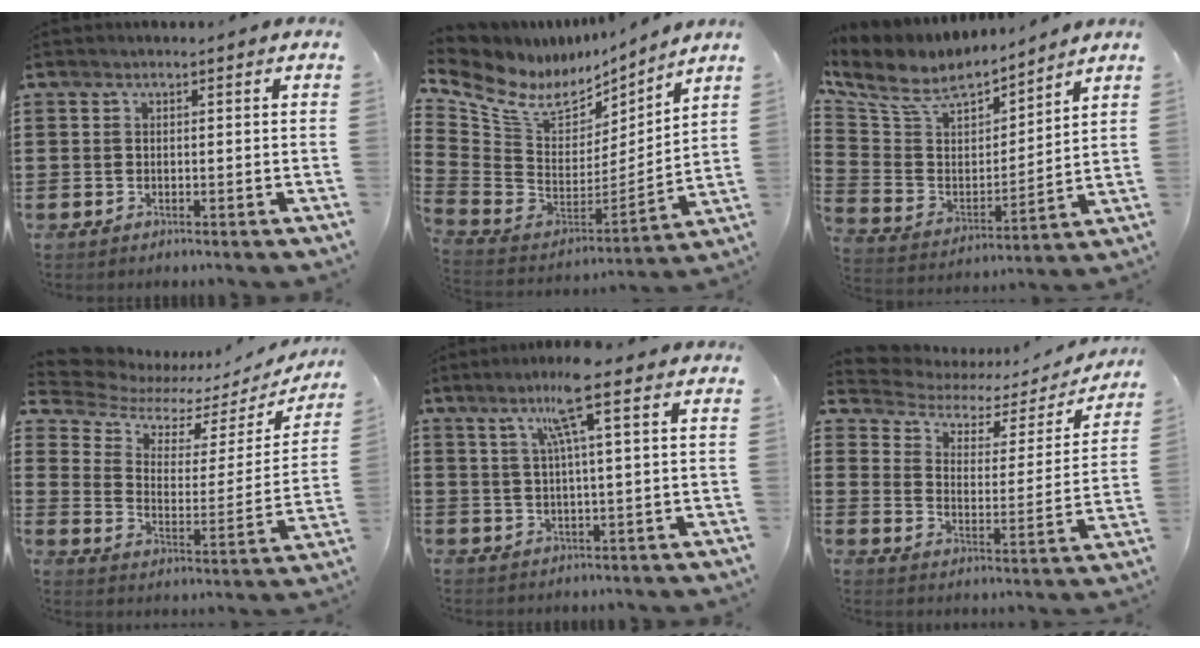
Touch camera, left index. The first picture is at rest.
{"total": 8.5, "force": [5.8, 4.6, 4.3], "torque": [-0.127, -0.045, 0.102]}
{"total": 8.4, "force": [6.8, 3.6, 3.5], "torque": [-0.106, -0.038, 0.116]}
{"total": 7.6, "force": [6.7, 2.6, 2.4], "torque": [-0.076, -0.050, 0.117]}
{"total": 7.7, "force": [3.8, 0.1, 6.7], "torque": [-0.138, 0.007, 0.061]}
{"total": 3.9, "force": [3.0, 2.1, 1.5], "torque": [-0.053, -0.021, 0.044]}